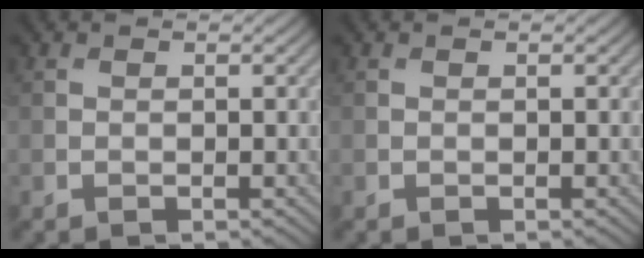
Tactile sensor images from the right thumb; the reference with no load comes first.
{"total": 0.0}